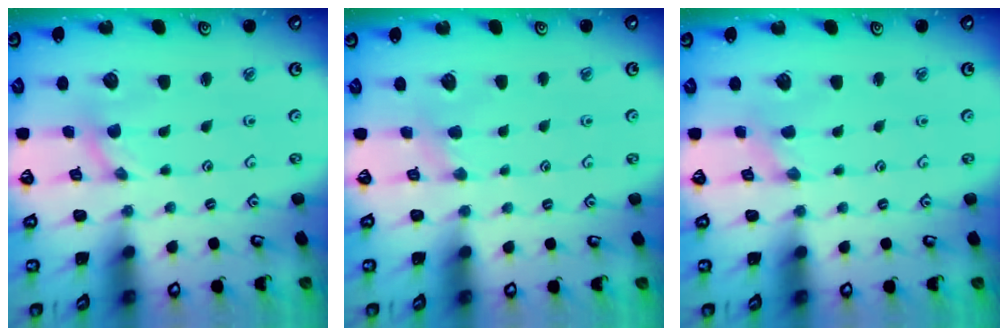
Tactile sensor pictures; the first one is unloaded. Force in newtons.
{"total": 2.2, "press": 2.2, "slide": 0.4}
{"total": 1.0, "press": 0.9, "slide": 0.2}